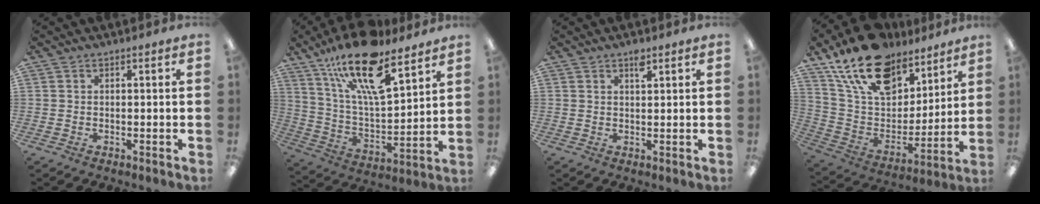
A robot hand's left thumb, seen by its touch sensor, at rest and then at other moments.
{"total": 21.5, "force": [14.4, 7.4, 14.2], "torque": [-0.247, -0.078, 0.247]}
{"total": 2.4, "force": [1.8, 0.7, 1.5], "torque": [-0.027, -0.003, 0.030]}
{"total": 20.4, "force": [14.8, 10.5, 9.3], "torque": [-0.181, -0.083, 0.269]}